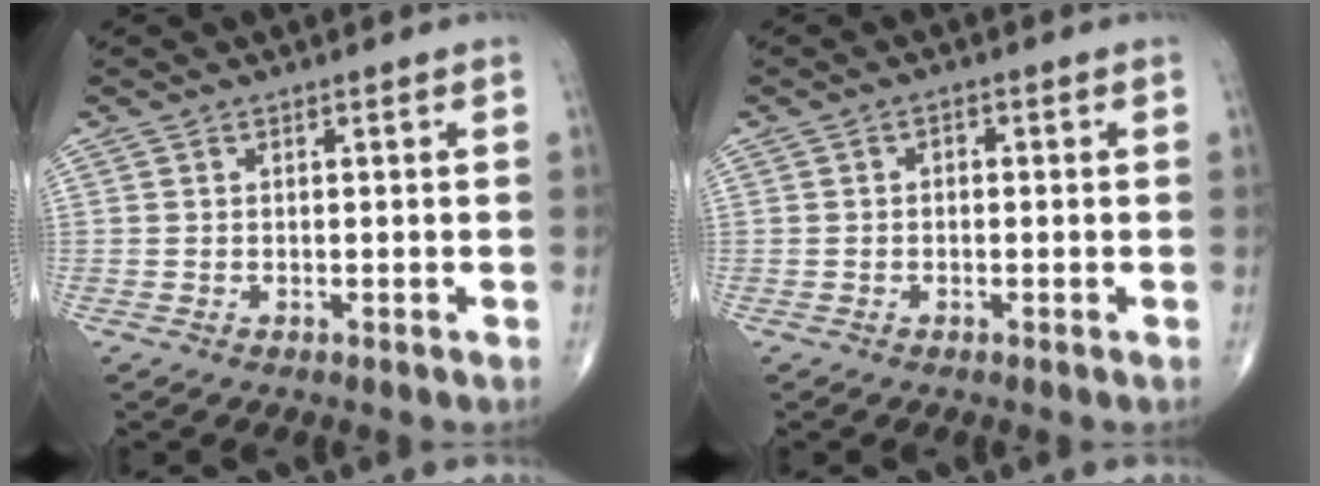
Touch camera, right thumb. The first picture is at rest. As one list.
[{"total": 1.1, "force": [-0.1, 0.8, 0.7], "torque": [-0.002, 0.005, -0.007]}]